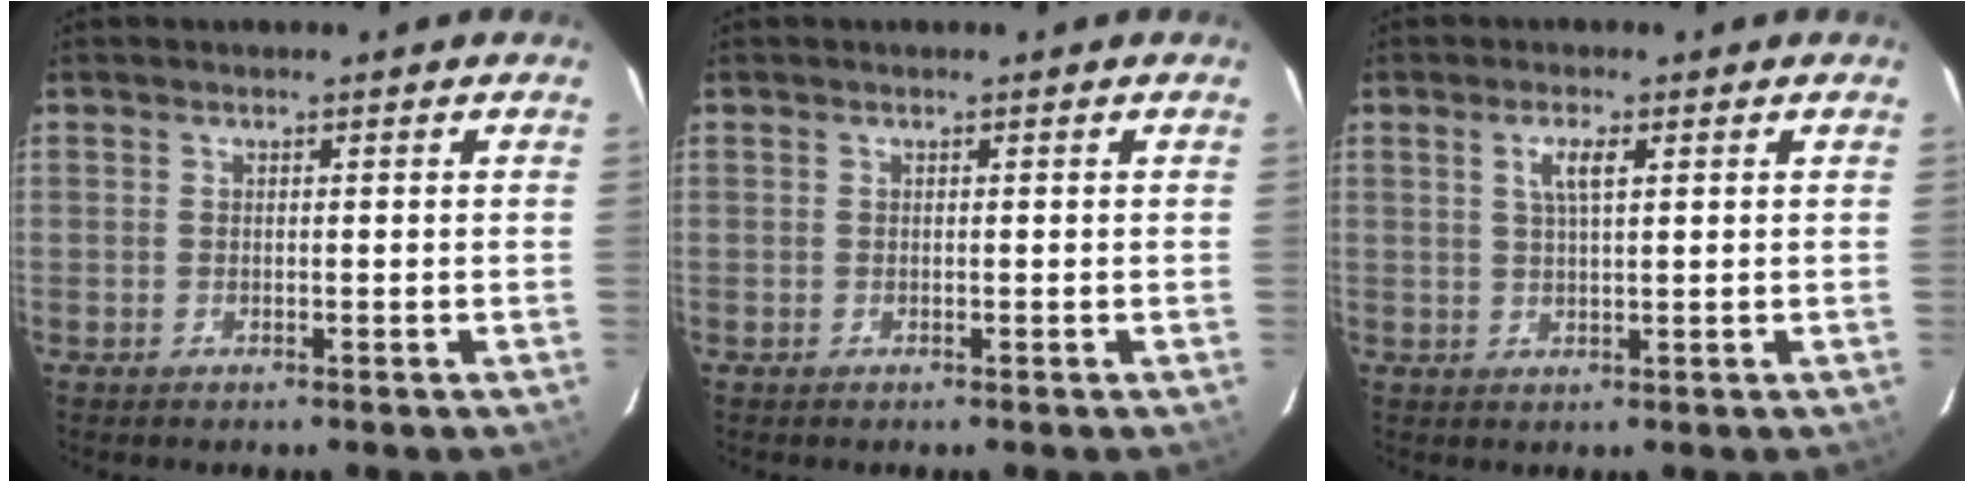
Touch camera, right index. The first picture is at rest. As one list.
[{"total": 0.0}, {"total": 3.3, "force": [1.3, 0.8, 3.0], "torque": [-0.056, 0.003, 0.023]}]